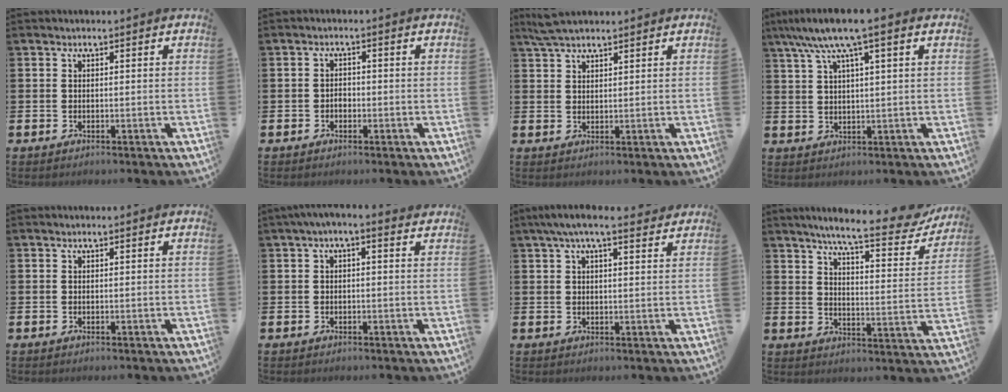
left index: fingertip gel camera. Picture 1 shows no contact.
{"total": 1.4, "force": [-0.5, 1.0, 0.7], "torque": [-0.008, 0.001, -0.013]}
{"total": 3.6, "force": [3.2, 0.9, 1.5], "torque": [-0.034, -0.002, 0.059]}
{"total": 7.2, "force": [5.3, 1.1, 4.7], "torque": [-0.100, -0.008, 0.094]}
{"total": 0.0}
{"total": 1.2, "force": [0.1, 0.3, 1.1], "torque": [-0.019, 0.002, -0.001]}
{"total": 5.1, "force": [4.2, 0.9, 2.8], "torque": [-0.054, -0.008, 0.073]}
{"total": 8.2, "force": [7.1, 0.7, 3.9], "torque": [-0.074, -0.050, 0.114]}